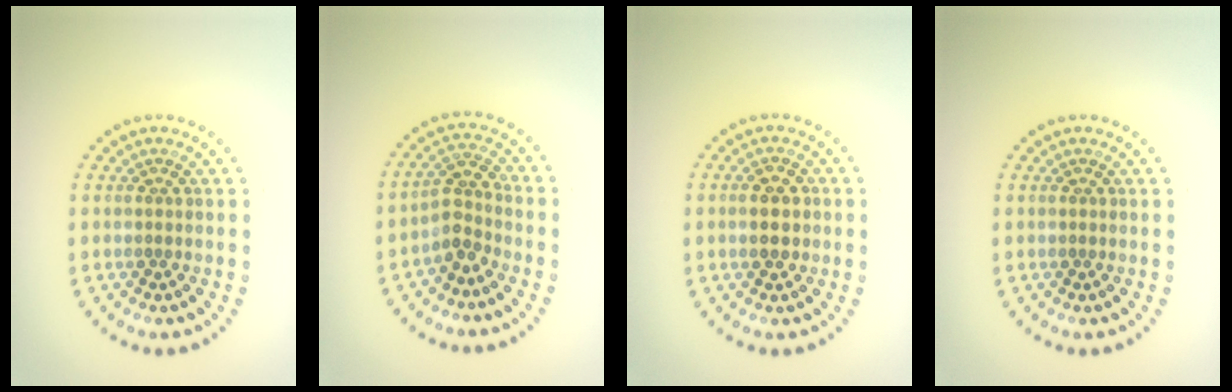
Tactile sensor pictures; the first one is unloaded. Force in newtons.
{"total": 2.5, "press": 2.0, "slide": 1.6}
{"total": 2.3, "press": 2.3, "slide": 0.3}
{"total": 0.0}